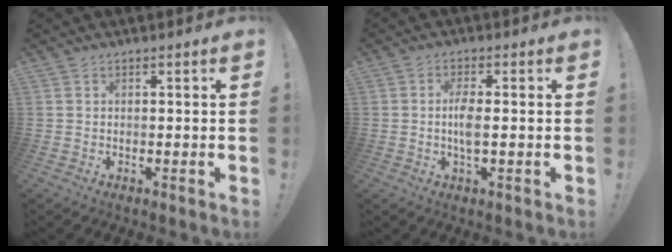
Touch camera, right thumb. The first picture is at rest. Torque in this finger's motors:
{"motor_torque": [0.06, 0.17, -0.09, 0.10, 0.05]}